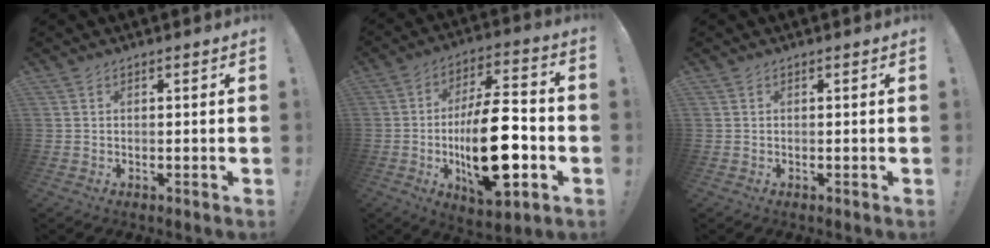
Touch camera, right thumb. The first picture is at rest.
{"total": 23.0, "force": [-4.6, 9.3, 20.5], "torque": [-0.350, 0.013, -0.070]}
{"total": 0.0}